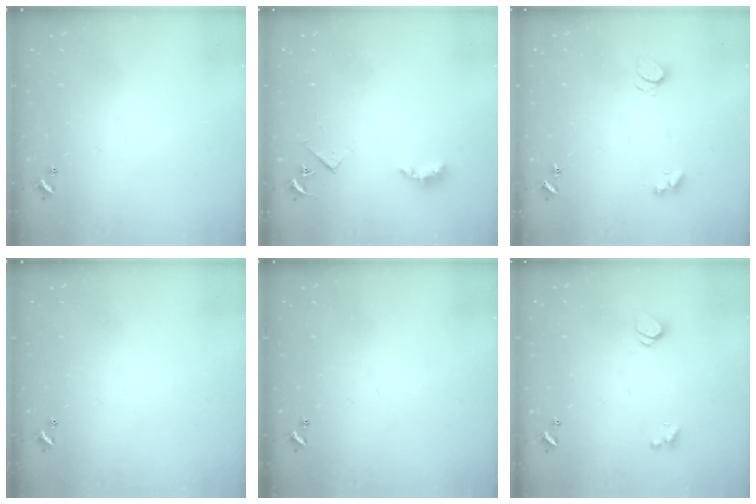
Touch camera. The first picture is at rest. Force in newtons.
{"total": 3.6, "press": 3.6, "slide": 0.6}
{"total": 2.2, "press": 2.2, "slide": 0.4}
{"total": 0.0}
{"total": 0.0}
{"total": 1.3, "press": 1.2, "slide": 0.4}